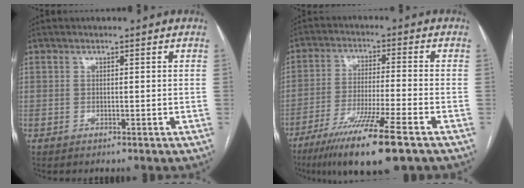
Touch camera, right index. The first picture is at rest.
{"total": 13.5, "force": [-8.6, -0.2, 10.4], "torque": [-0.195, -0.039, -0.148]}